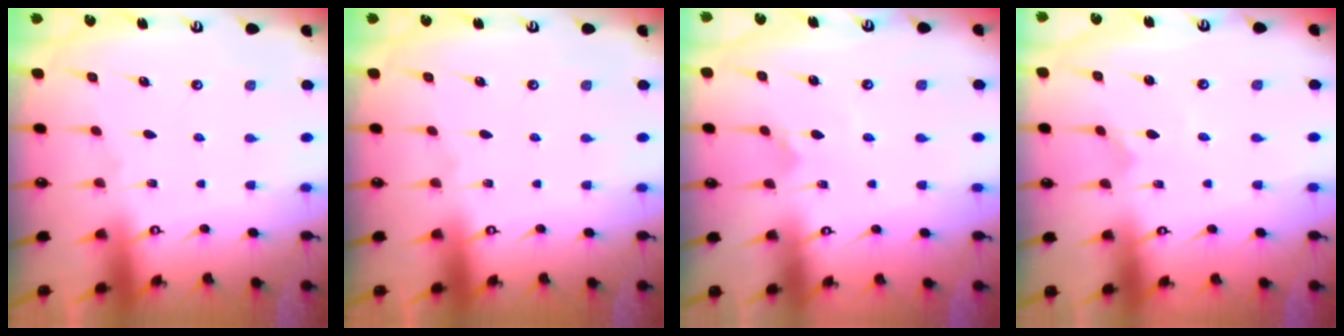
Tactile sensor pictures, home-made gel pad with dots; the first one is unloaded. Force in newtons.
{"total": 0.0}
{"total": 1.6, "press": 1.6, "slide": 0.0}
{"total": 0.0}